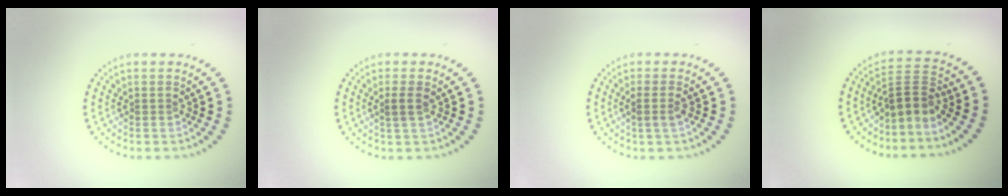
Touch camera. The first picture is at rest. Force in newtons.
{"total": 1.0, "press": 0.8, "slide": 0.7}
{"total": 1.5, "press": 1.3, "slide": 0.7}
{"total": 2.8, "press": 2.0, "slide": 2.0}